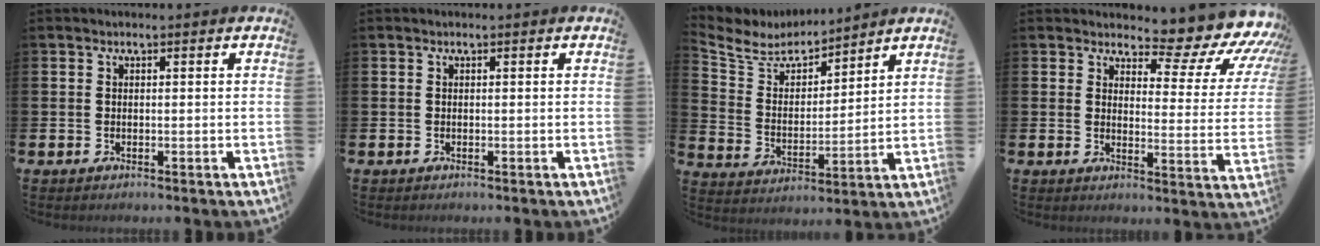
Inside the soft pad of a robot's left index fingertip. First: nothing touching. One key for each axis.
{"total": 0.0}
{"total": 6.0, "fx": 5.6, "fy": 1.7, "fz": 0.9, "tx": -0.060, "ty": -0.044, "tz": 0.096}
{"total": 6.4, "fx": 5.4, "fy": 2.4, "fz": 2.5, "tx": -0.034, "ty": -0.059, "tz": 0.081}